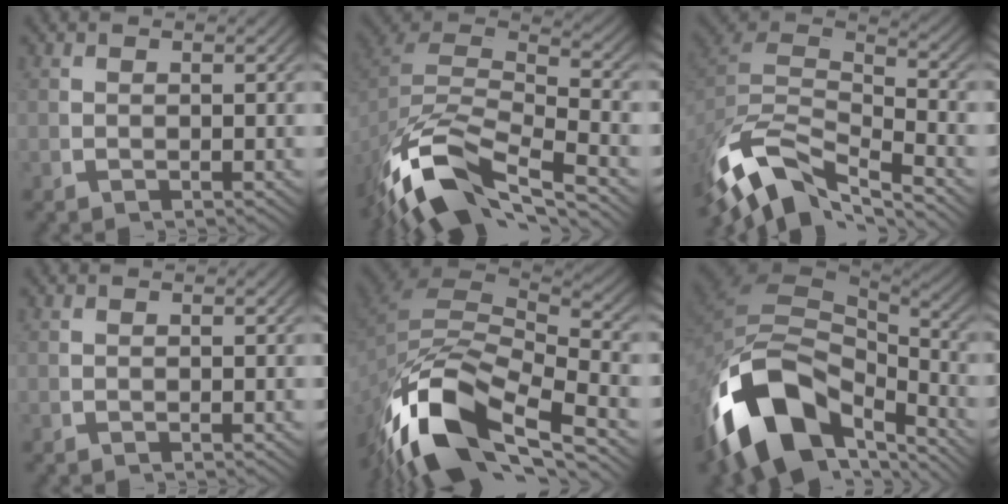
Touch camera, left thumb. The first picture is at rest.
{"total": 12.2, "force": [-3.3, 7.2, 9.3], "torque": [-0.218, -0.048, -0.033]}
{"total": 11.8, "force": [-2.5, 7.8, 8.4], "torque": [-0.200, -0.041, -0.025]}
{"total": 0.0}
{"total": 14.7, "force": [-3.8, 8.1, 11.7], "torque": [-0.247, -0.036, -0.040]}
{"total": 19.5, "force": [-4.5, 12.6, 14.1], "torque": [-0.293, -0.056, -0.042]}